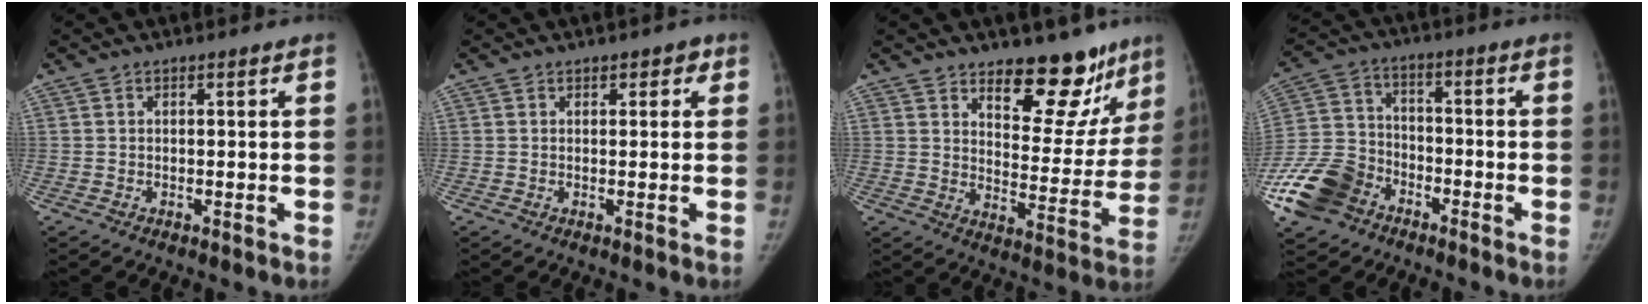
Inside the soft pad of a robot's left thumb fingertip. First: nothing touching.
{"total": 1.9, "force": [1.0, 1.2, 1.0], "torque": [0.009, 0.000, 0.007]}
{"total": 15.6, "force": [11.8, 7.0, 7.3], "torque": [-0.029, -0.095, 0.165]}
{"total": 14.5, "force": [-8.4, 10.2, 6.1], "torque": [-0.123, 0.037, -0.164]}